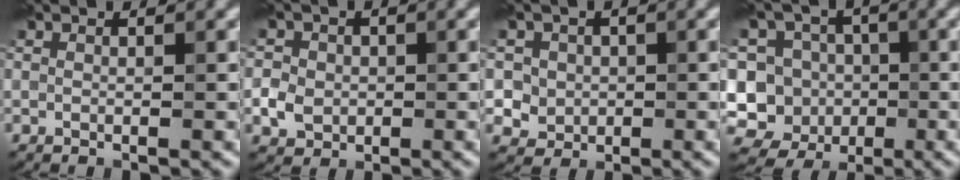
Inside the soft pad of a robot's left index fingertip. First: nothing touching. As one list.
[{"total": 2.8, "force": [-0.5, 2.5, 1.1], "torque": [-0.009, -0.002, -0.013]}, {"total": 5.0, "force": [1.1, 4.6, 1.7], "torque": [-0.024, 0.023, 0.006]}, {"total": 12.1, "force": [-1.6, 11.5, 3.4], "torque": [-0.097, 0.024, -0.045]}]